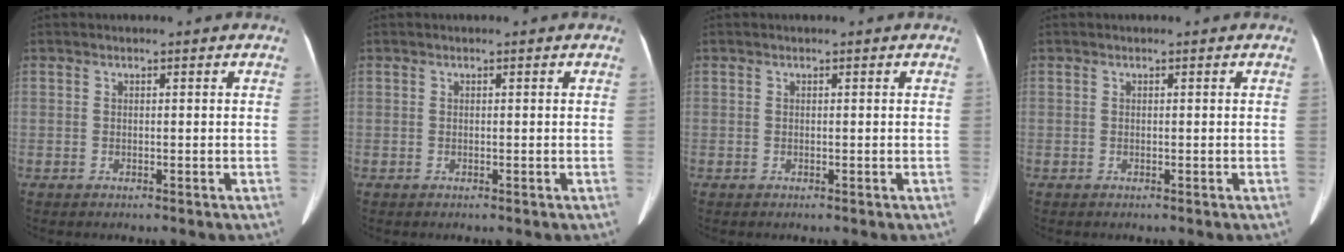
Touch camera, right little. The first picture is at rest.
{"total": 0.0}
{"total": 0.0}
{"total": 0.0}